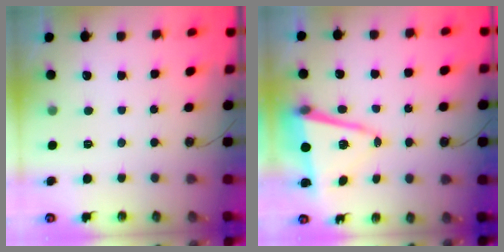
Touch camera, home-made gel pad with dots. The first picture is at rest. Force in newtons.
{"total": 10.6, "press": 10.4, "slide": 1.7}